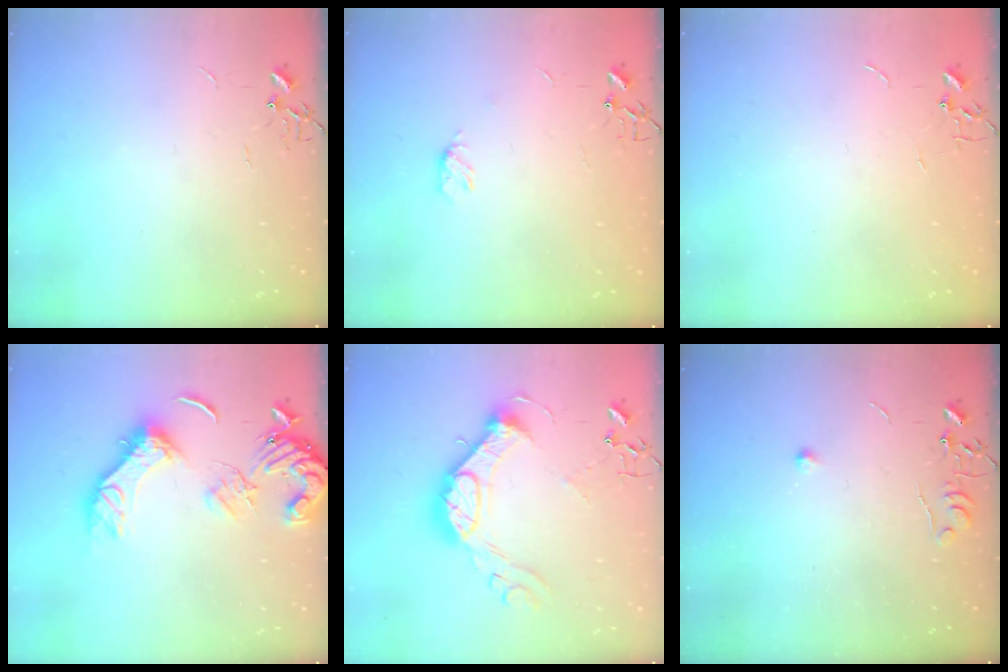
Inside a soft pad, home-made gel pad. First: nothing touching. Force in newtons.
{"total": 5.0, "press": 4.9, "slide": 0.4}
{"total": 0.0}
{"total": 16.1, "press": 16.0, "slide": 2.2}
{"total": 15.7, "press": 15.7, "slide": 1.3}
{"total": 6.5, "press": 6.5, "slide": 0.8}